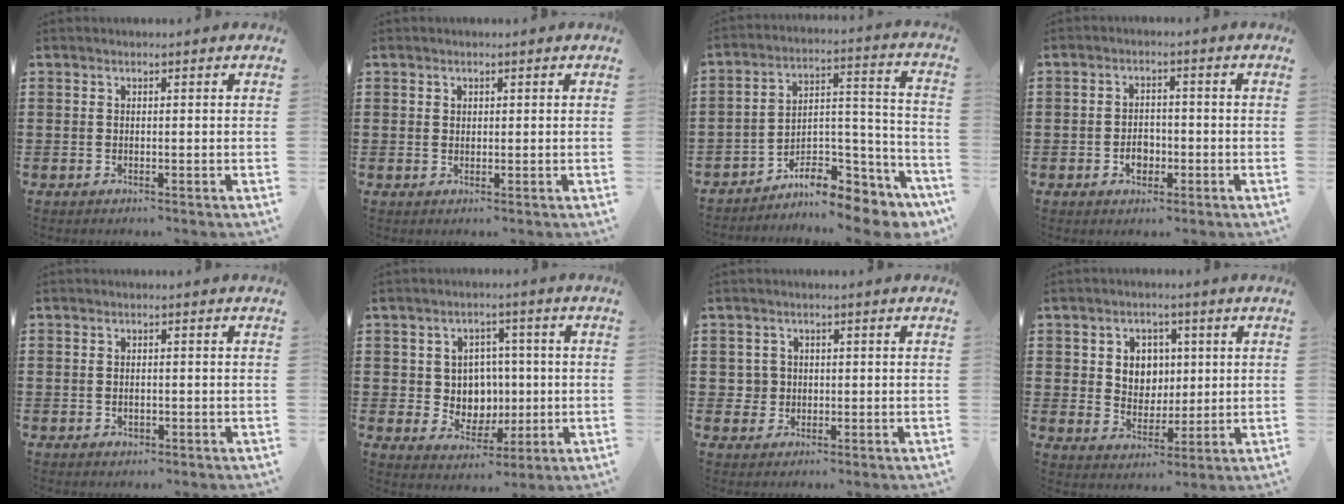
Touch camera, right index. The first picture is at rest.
{"total": 0.9, "force": [0.5, 0.7, 0.2], "torque": [-0.006, 0.002, 0.011]}
{"total": 8.8, "force": [-7.4, 3.6, 3.1], "torque": [-0.038, 0.027, -0.135]}
{"total": 3.4, "force": [-1.3, 2.4, 2.1], "torque": [-0.033, 0.000, -0.026]}
{"total": 1.0, "force": [-0.3, 0.7, 0.7], "torque": [-0.015, 0.002, -0.007]}
{"total": 5.7, "force": [0.7, 5.4, 1.8], "torque": [-0.043, 0.006, 0.012]}
{"total": 2.5, "force": [-0.1, 2.4, 0.4], "torque": [-0.020, 0.010, -0.005]}
{"total": 5.3, "force": [1.4, 4.8, 1.7], "torque": [-0.041, 0.011, 0.019]}